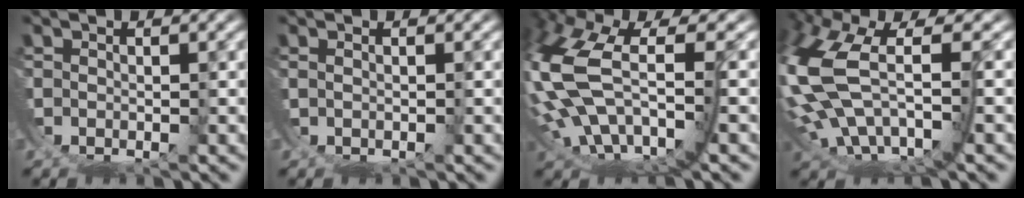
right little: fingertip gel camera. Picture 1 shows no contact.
{"total": 1.1, "force": [0.3, -1.0, 0.0], "torque": [0.006, 0.003, 0.007]}
{"total": 9.4, "force": [0.0, 5.5, 7.6], "torque": [-0.195, -0.022, 0.014]}
{"total": 7.3, "force": [0.3, 3.5, 6.5], "torque": [-0.163, -0.013, 0.019]}